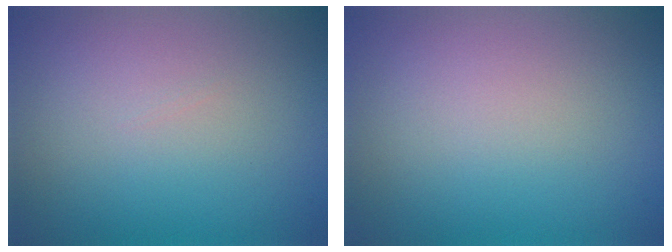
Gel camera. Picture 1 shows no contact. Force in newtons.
{"total": 0.0}